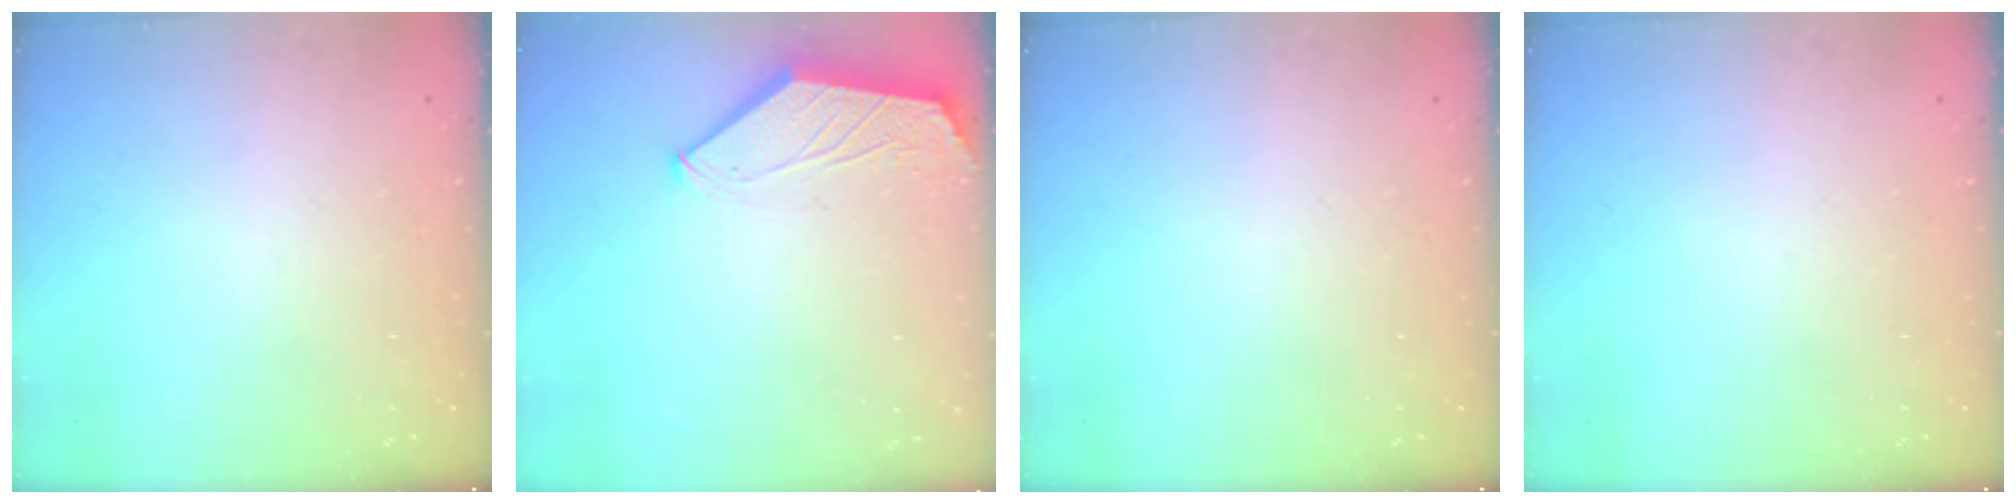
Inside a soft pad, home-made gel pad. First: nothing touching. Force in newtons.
{"total": 1.6, "press": 1.6, "slide": 0.3}
{"total": 0.0}
{"total": 0.0}